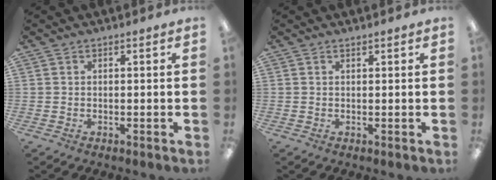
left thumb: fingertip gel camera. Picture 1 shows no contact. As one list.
[{"total": 0.6, "force": [0.6, 0.1, 0.0], "torque": [-0.001, 0.000, 0.011]}]